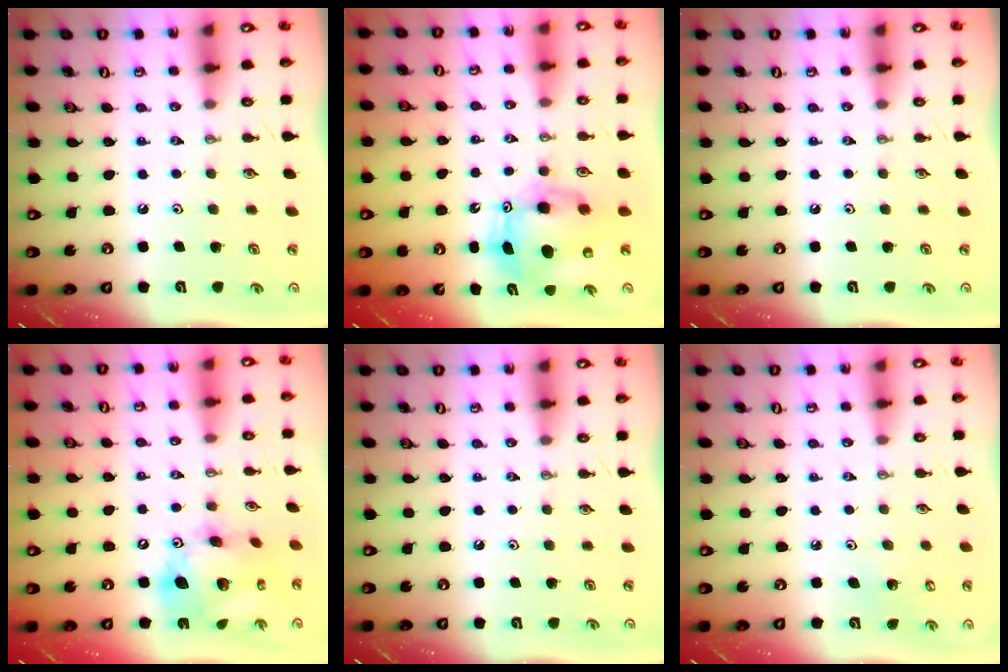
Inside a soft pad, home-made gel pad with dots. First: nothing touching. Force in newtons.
{"total": 10.2, "press": 9.9, "slide": 2.3}
{"total": 0.0}
{"total": 18.4, "press": 18.3, "slide": 2.0}
{"total": 0.0}
{"total": 2.5, "press": 2.5, "slide": 0.2}